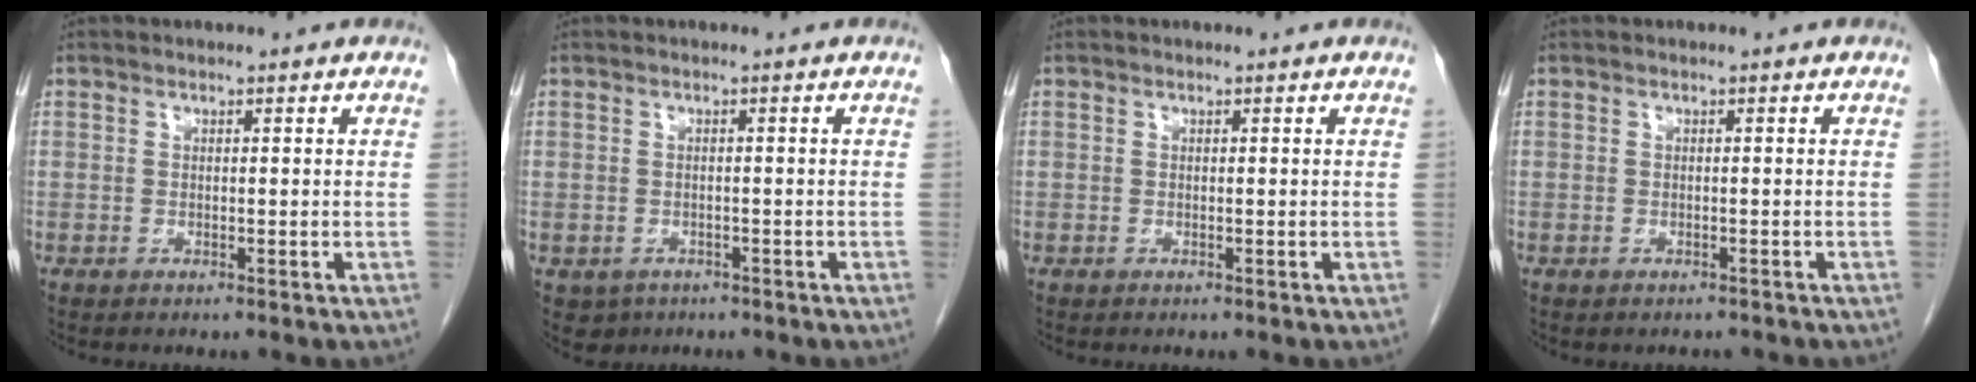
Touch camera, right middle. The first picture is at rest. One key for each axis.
{"total": 2.9, "fx": -1.6, "fy": 2.4, "fz": 0.5, "tx": -0.007, "ty": 0.003, "tz": -0.019}
{"total": 0.0}
{"total": 1.1, "fx": -0.9, "fy": 0.5, "fz": 0.1, "tx": -0.006, "ty": 0.000, "tz": -0.013}